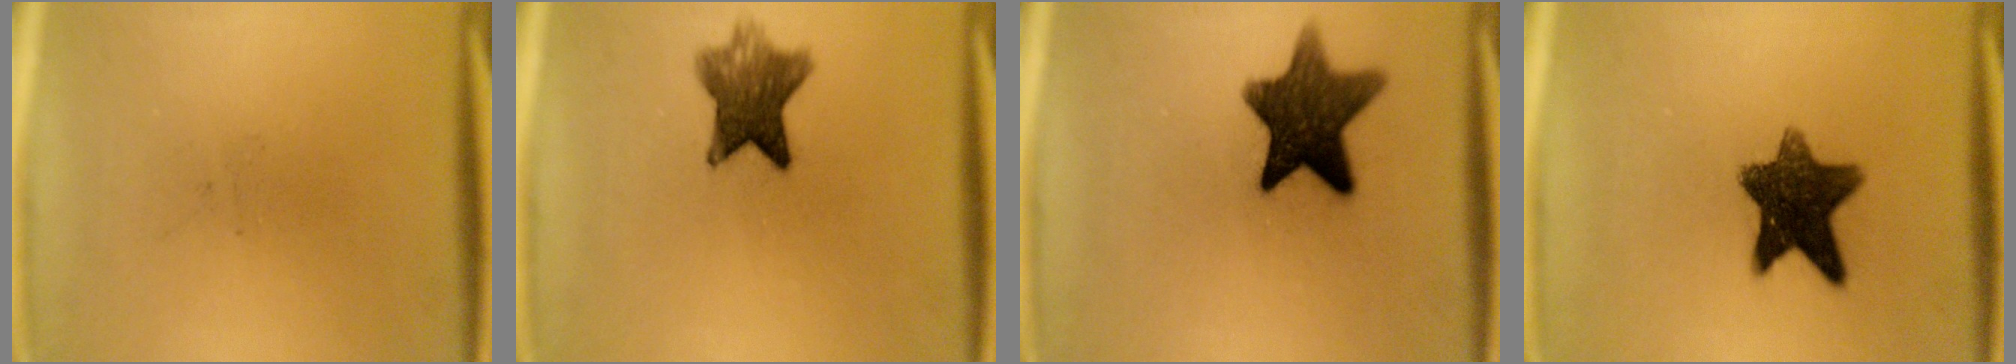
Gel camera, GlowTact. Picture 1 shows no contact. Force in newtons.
{"total": 7.7}
{"total": 12.3}
{"total": 10.9}